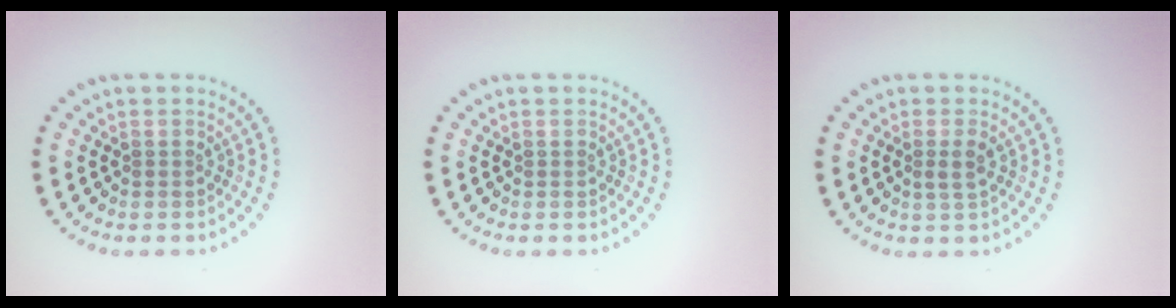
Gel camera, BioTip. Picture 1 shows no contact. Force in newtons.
{"total": 0.0}
{"total": 1.4, "press": 1.2, "slide": 0.7}